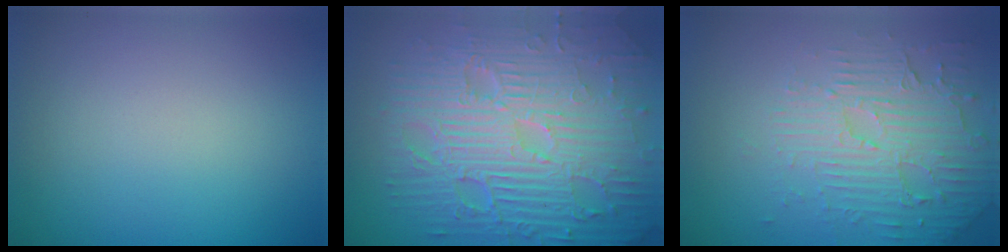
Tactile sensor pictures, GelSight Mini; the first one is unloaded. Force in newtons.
{"total": 11.9, "press": 7.7, "slide": 9.1}
{"total": 6.0, "press": 3.7, "slide": 4.7}